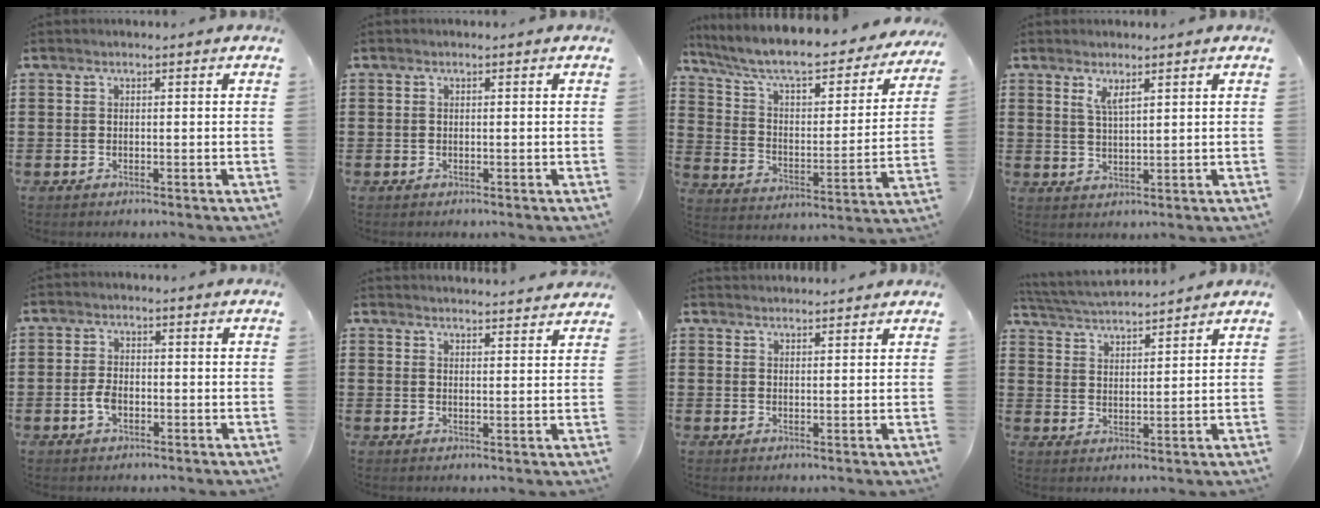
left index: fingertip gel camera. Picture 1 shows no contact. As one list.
[{"total": 0.0}, {"total": 8.1, "force": [6.9, 1.3, 4.1], "torque": [-0.109, -0.053, 0.114]}, {"total": 2.9, "force": [2.0, 0.9, 2.0], "torque": [-0.044, 0.004, 0.035]}, {"total": 3.0, "force": [-0.8, 1.7, 2.3], "torque": [-0.065, -0.007, -0.019]}, {"total": 3.0, "force": [3.0, -0.3, -0.1], "torque": [0.001, -0.017, 0.055]}, {"total": 2.0, "force": [2.0, 0.1, -0.1], "torque": [-0.003, -0.001, 0.038]}, {"total": 4.3, "force": [4.3, -0.1, 0.7], "torque": [-0.030, -0.021, 0.074]}]